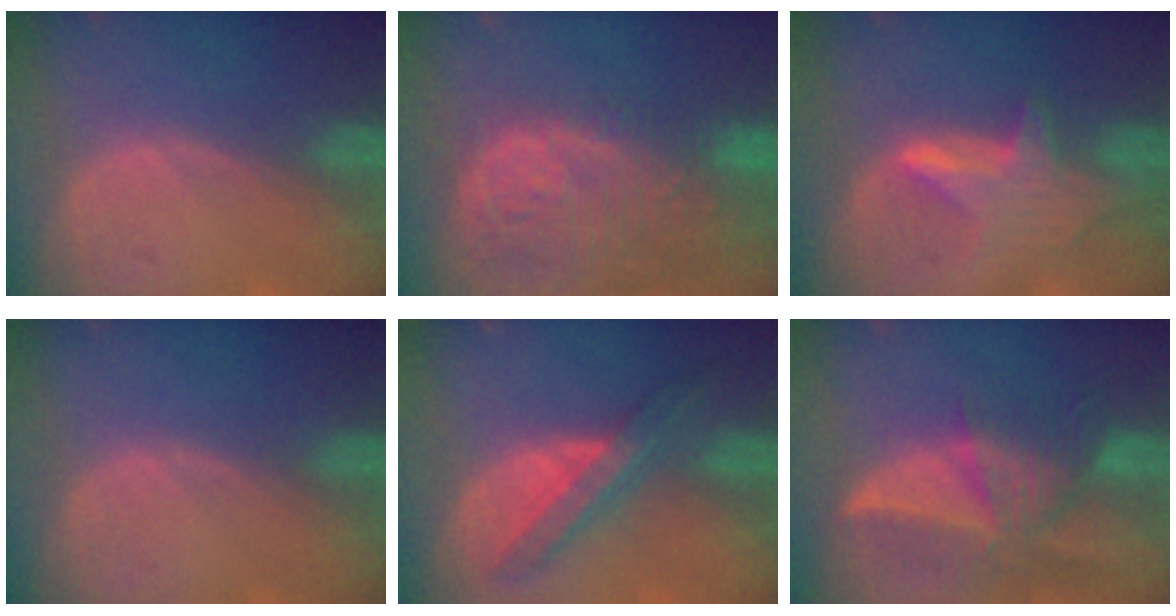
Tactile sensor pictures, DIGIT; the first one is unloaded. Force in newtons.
{"total": 14.4, "press": 11.8, "slide": 8.2}
{"total": 6.6, "press": 6.2, "slide": 2.1}
{"total": 0.0}
{"total": 6.7, "press": 6.3, "slide": 2.2}
{"total": 9.1, "press": 8.3, "slide": 3.8}